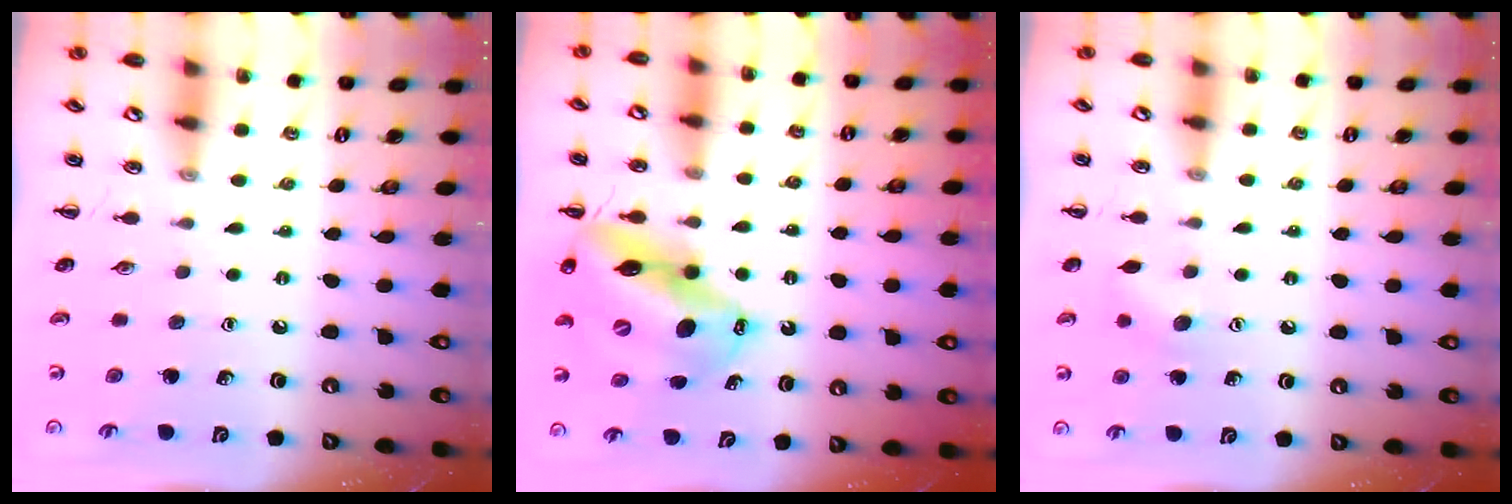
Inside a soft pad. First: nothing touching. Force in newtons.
{"total": 16.1, "press": 15.4, "slide": 4.6}
{"total": 7.3, "press": 7.1, "slide": 1.4}